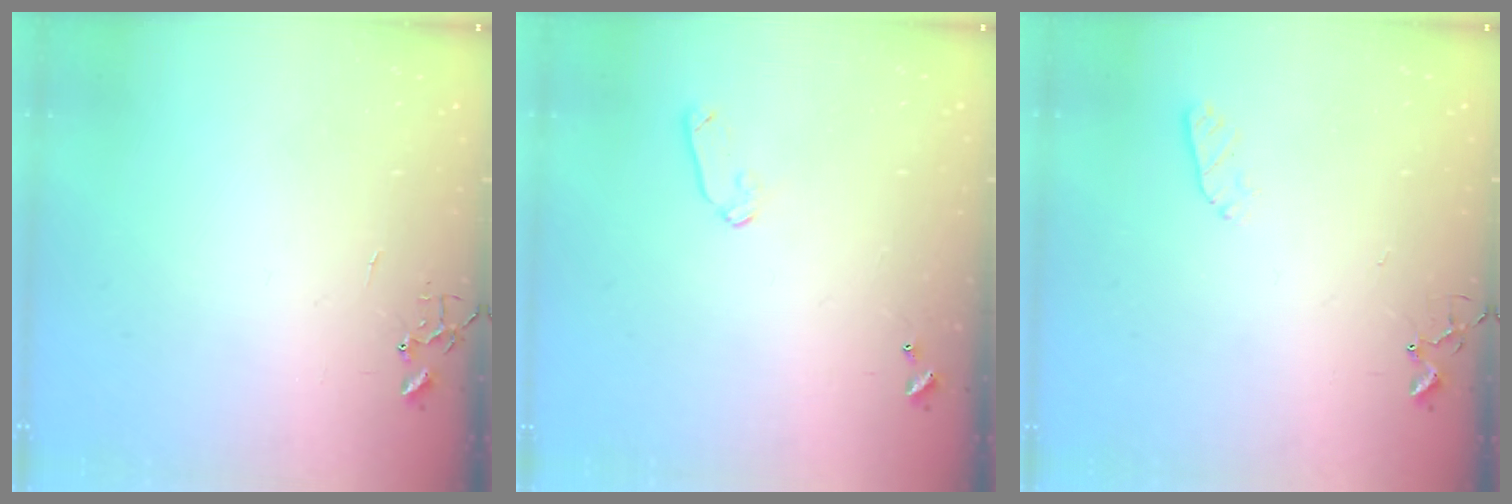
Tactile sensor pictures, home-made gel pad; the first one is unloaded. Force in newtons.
{"total": 6.8, "press": 6.7, "slide": 1.0}
{"total": 3.5, "press": 3.4, "slide": 0.5}